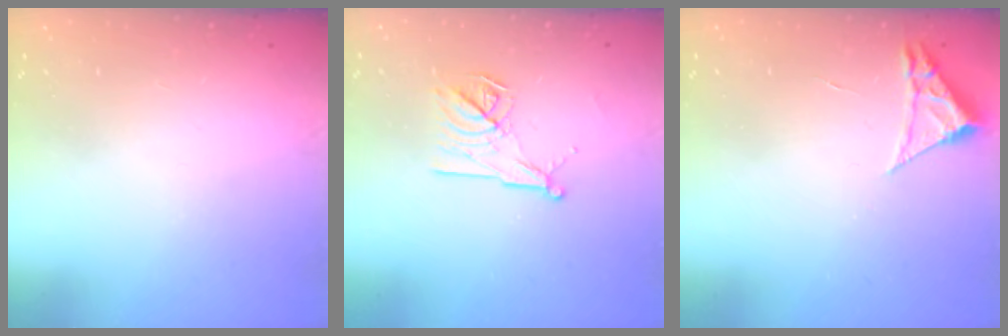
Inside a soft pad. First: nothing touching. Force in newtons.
{"total": 11.3, "press": 11.3, "slide": 0.4}
{"total": 2.3, "press": 2.3, "slide": 0.4}